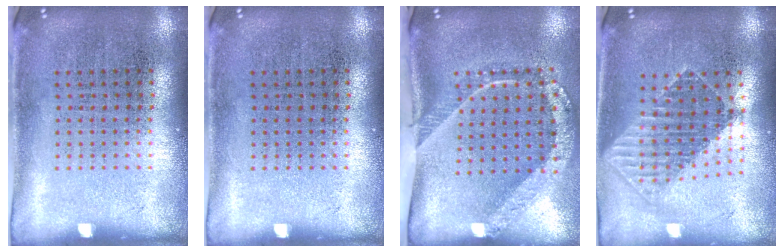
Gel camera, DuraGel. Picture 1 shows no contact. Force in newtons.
{"total": 0.0}
{"total": 2.4, "press": 1.6, "slide": 1.8}
{"total": 1.7, "press": 1.4, "slide": 1.1}